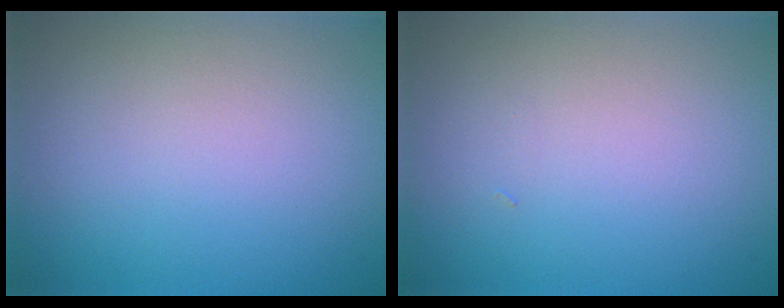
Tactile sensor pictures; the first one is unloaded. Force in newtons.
{"total": 0.0}